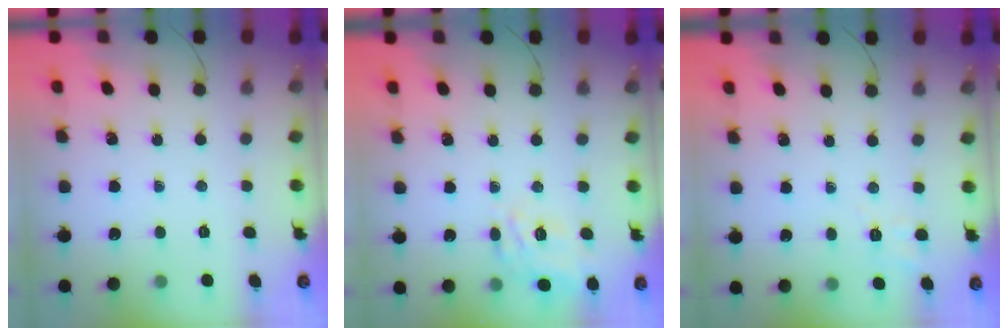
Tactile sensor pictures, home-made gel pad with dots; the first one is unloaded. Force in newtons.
{"total": 7.3, "press": 7.2, "slide": 1.3}
{"total": 3.8, "press": 3.1, "slide": 2.2}